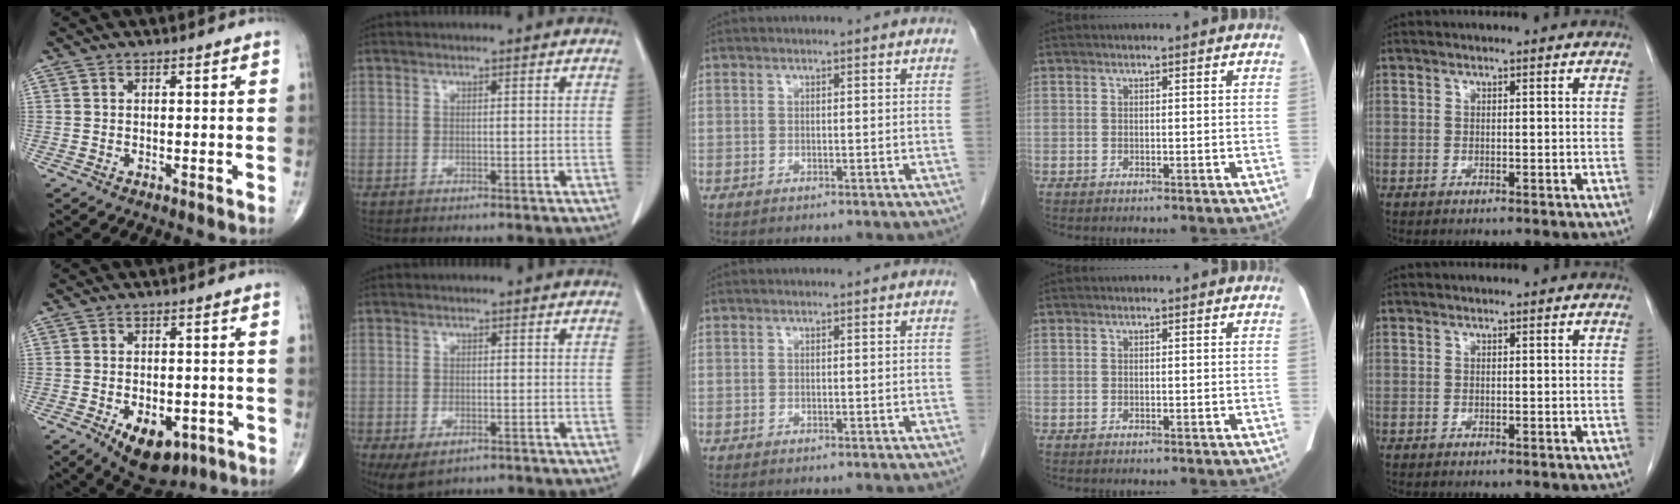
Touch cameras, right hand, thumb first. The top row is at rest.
{"thumb": {"total": 10.4, "force": [-4.9, 5.9, 7.1], "torque": [-0.086, 0.010, -0.061]}, "index": {"total": 4.7, "force": [-2.7, 2.5, 3.0], "torque": [-0.055, -0.009, -0.034]}}